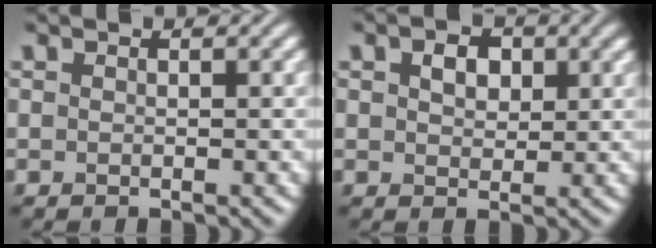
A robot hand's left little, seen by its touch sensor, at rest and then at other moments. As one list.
[{"total": 2.5, "force": [0.9, 1.7, 1.6], "torque": [-0.032, 0.002, 0.015]}]